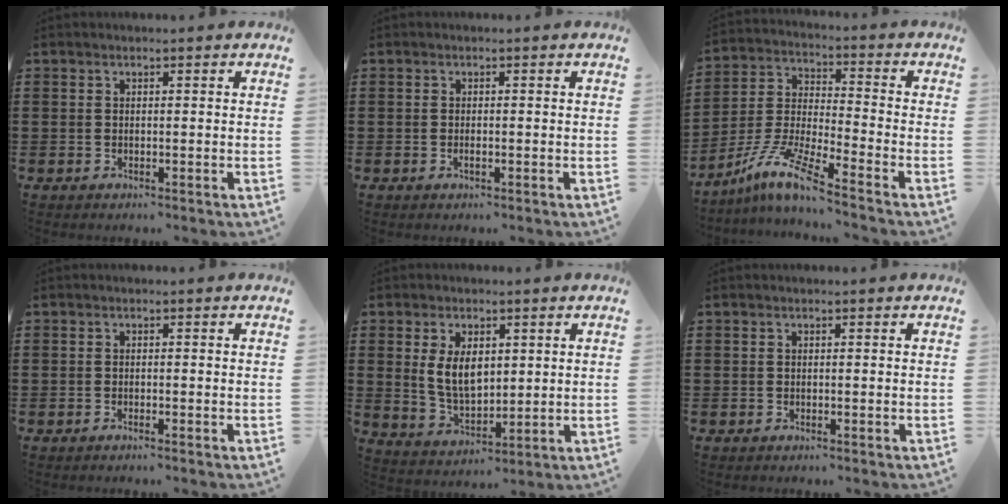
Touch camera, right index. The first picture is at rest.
{"total": 0.8, "force": [-0.3, 0.1, 0.7], "torque": [-0.014, -0.007, -0.003]}
{"total": 9.1, "force": [-7.2, 0.0, 5.7], "torque": [-0.138, -0.012, -0.150]}
{"total": 0.6, "force": [-0.5, -0.1, 0.2], "torque": [-0.005, -0.001, -0.010]}
{"total": 6.4, "force": [1.4, 3.8, 5.0], "torque": [-0.098, 0.009, 0.023]}
{"total": 0.0}